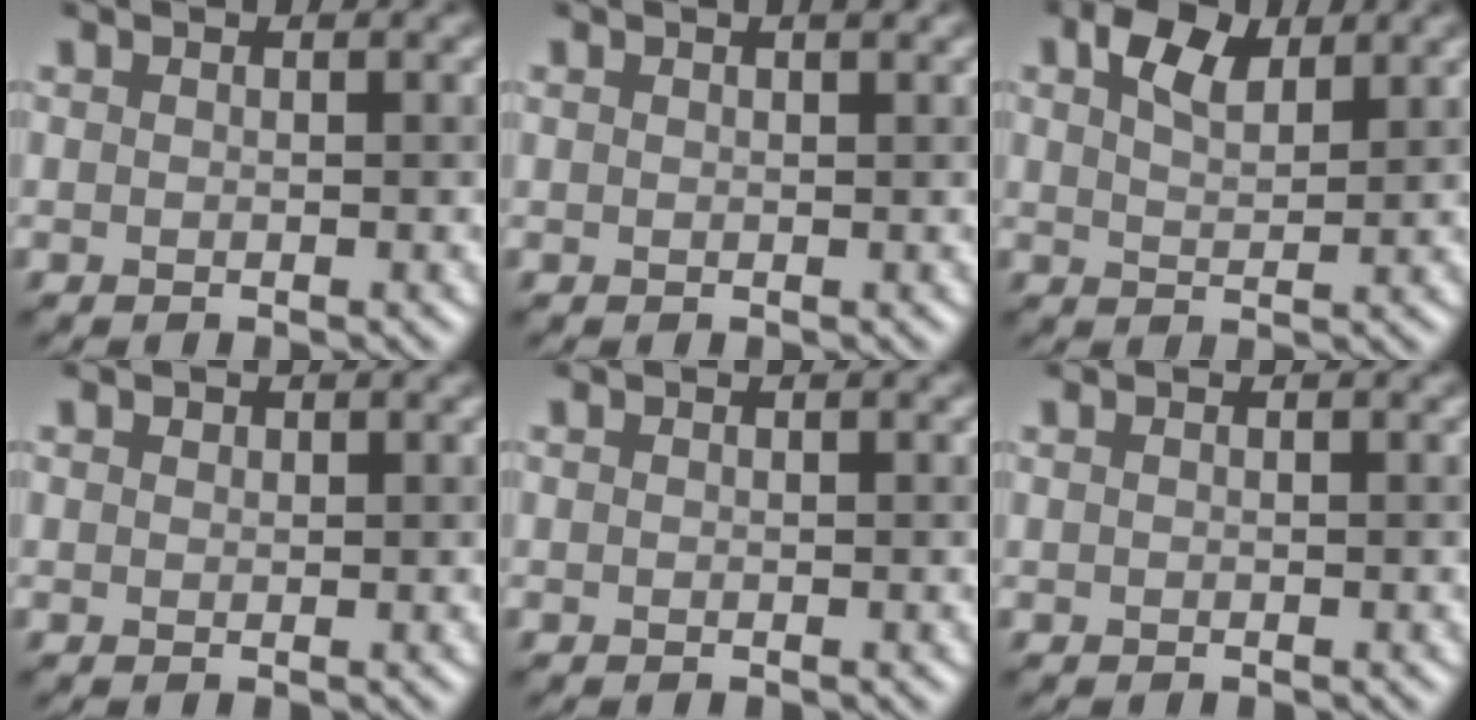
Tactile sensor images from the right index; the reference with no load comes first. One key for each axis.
{"total": 1.0, "fx": 0.7, "fy": 0.5, "fz": 0.6, "tx": -0.007, "ty": 0.002, "tz": 0.011}
{"total": 3.7, "fx": 2.1, "fy": 1.8, "fz": 2.4, "tx": -0.050, "ty": 0.007, "tz": 0.040}
{"total": 0.5, "fx": 0.3, "fy": 0.4, "fz": 0.1, "tx": -0.001, "ty": 0.000, "tz": 0.005}
{"total": 0.0}
{"total": 0.0}